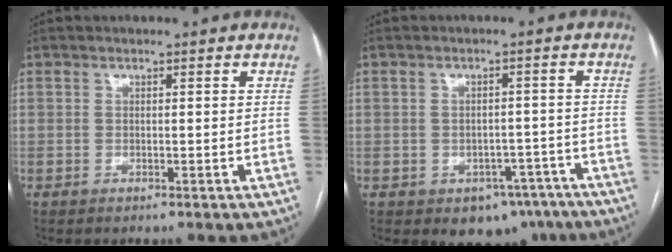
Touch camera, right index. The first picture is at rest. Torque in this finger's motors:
{"motor_torque": [0.29, -0.27, -0.05, -0.03]}